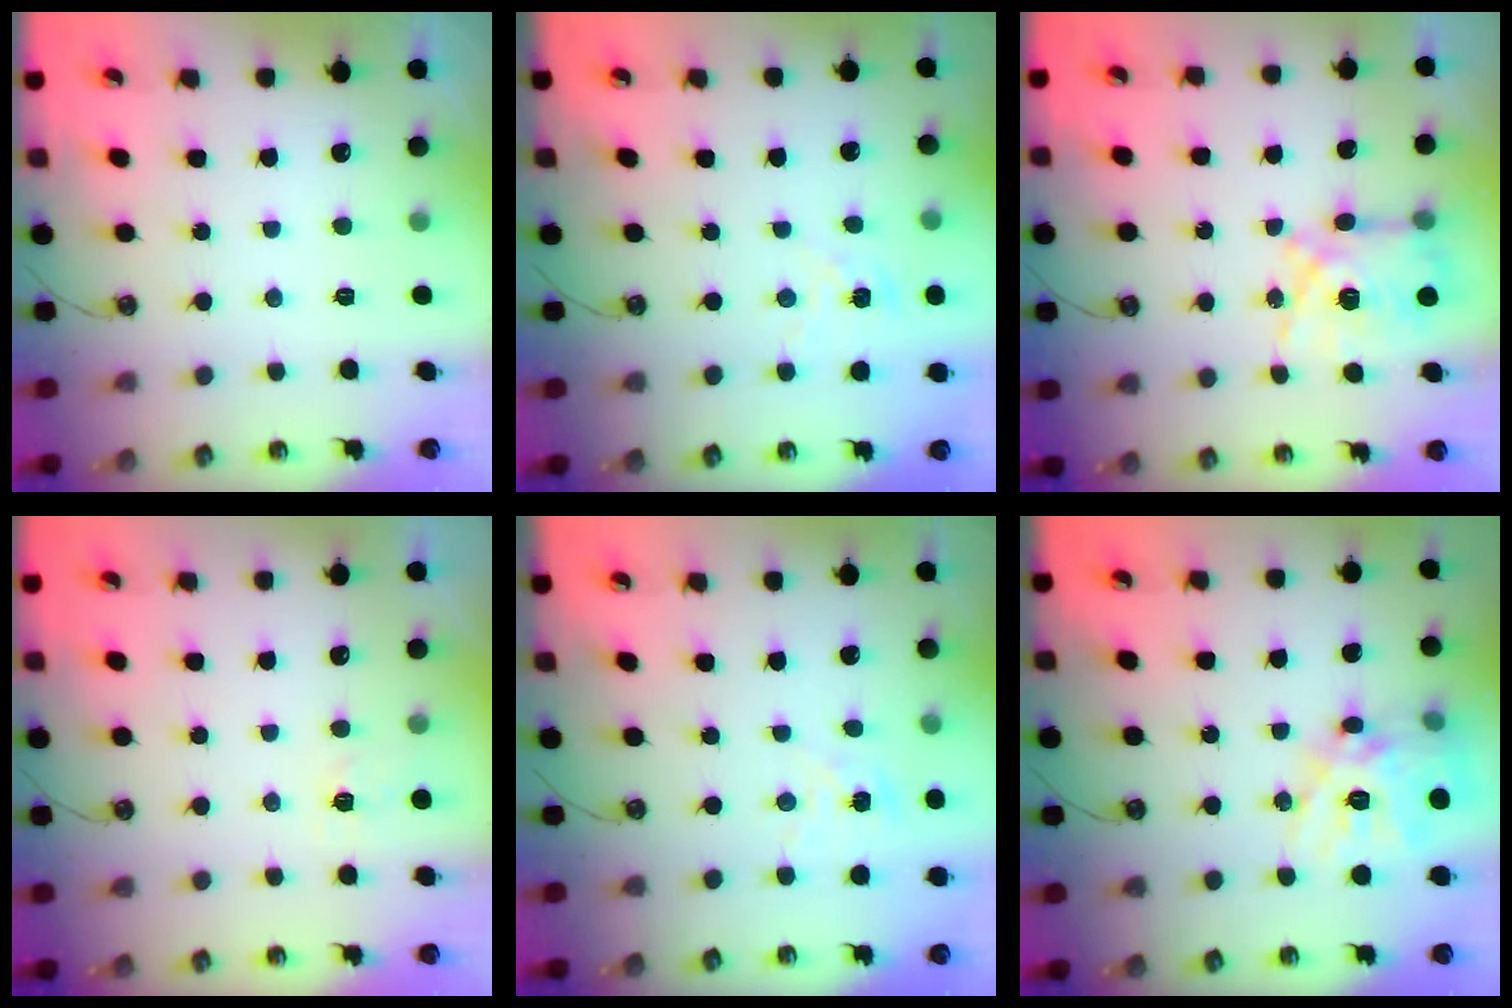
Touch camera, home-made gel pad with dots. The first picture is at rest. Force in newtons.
{"total": 1.9, "press": 1.9, "slide": 0.2}
{"total": 9.0, "press": 9.0, "slide": 0.7}
{"total": 3.3, "press": 3.2, "slide": 0.6}
{"total": 2.9, "press": 2.8, "slide": 0.3}
{"total": 19.5, "press": 19.3, "slide": 2.7}